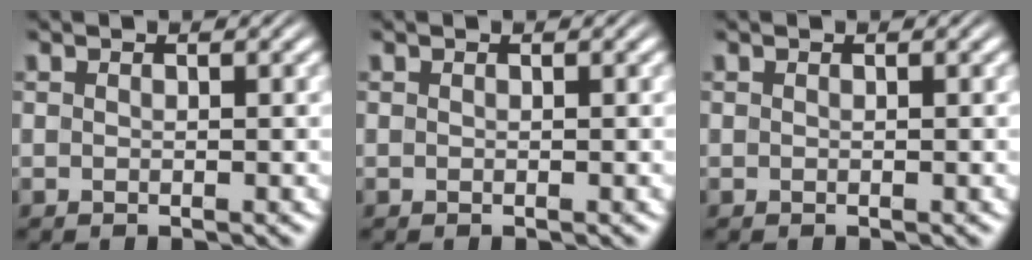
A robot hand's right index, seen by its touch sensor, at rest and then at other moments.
{"total": 0.0}
{"total": 0.0}